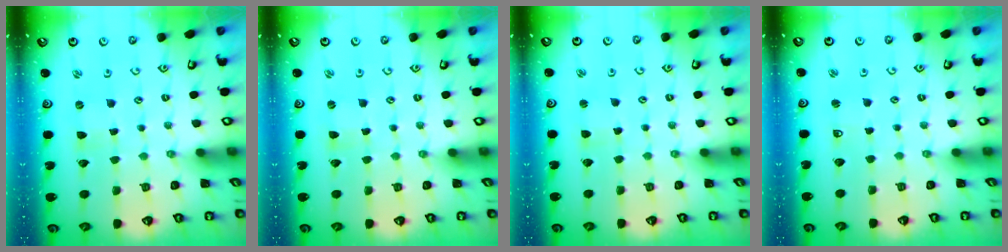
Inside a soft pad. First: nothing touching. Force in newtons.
{"total": 0.0}
{"total": 2.1, "press": 2.1, "slide": 0.2}
{"total": 2.4, "press": 2.4, "slide": 0.3}